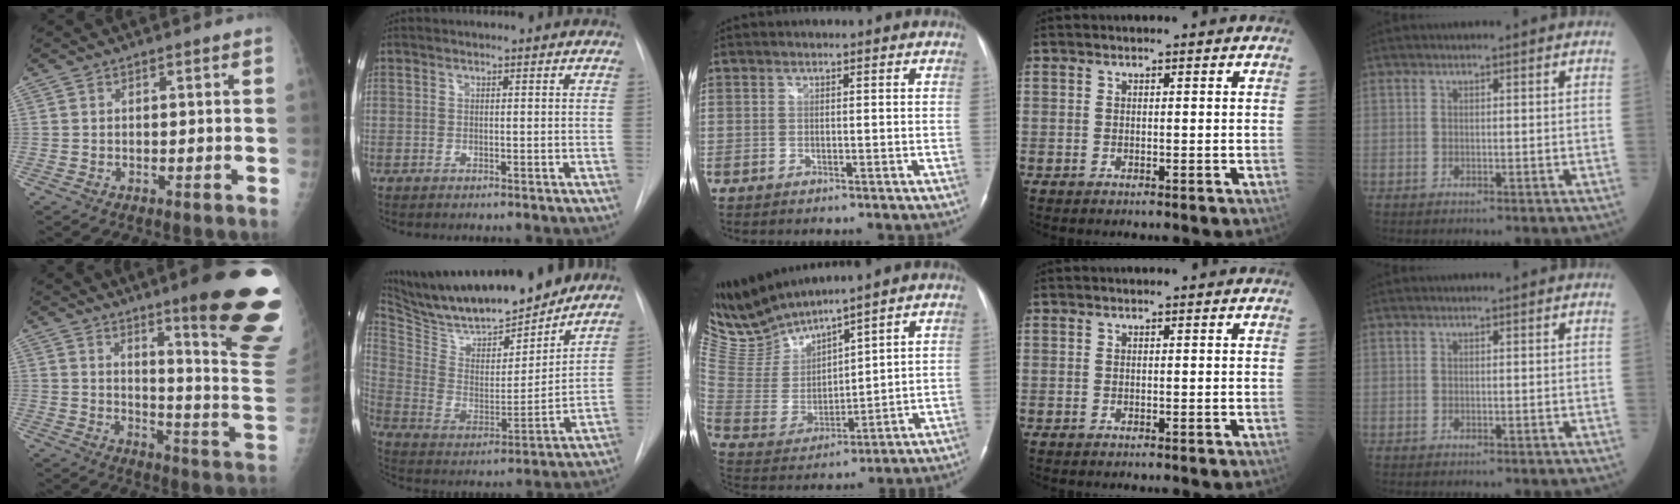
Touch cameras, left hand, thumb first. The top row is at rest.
{"thumb": {"total": 23.3, "force": [13.6, 2.5, 18.8], "torque": [-0.198, -0.075, 0.189]}, "index": {"total": 22.1, "force": [19.4, 4.3, 9.7], "torque": [-0.175, -0.015, 0.317]}, "middle": {"total": 9.9, "force": [9.8, -0.5, 1.3], "torque": [-0.062, -0.002, 0.224]}}